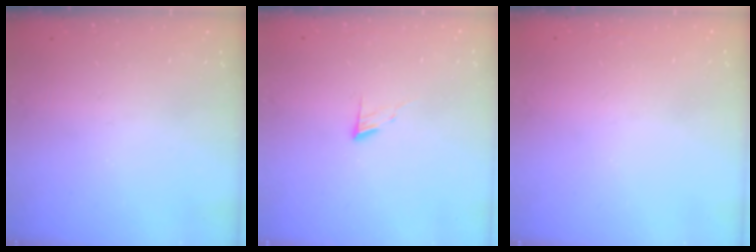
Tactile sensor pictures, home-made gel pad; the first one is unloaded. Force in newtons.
{"total": 6.0, "press": 5.9, "slide": 0.6}
{"total": 1.6, "press": 1.6, "slide": 0.0}